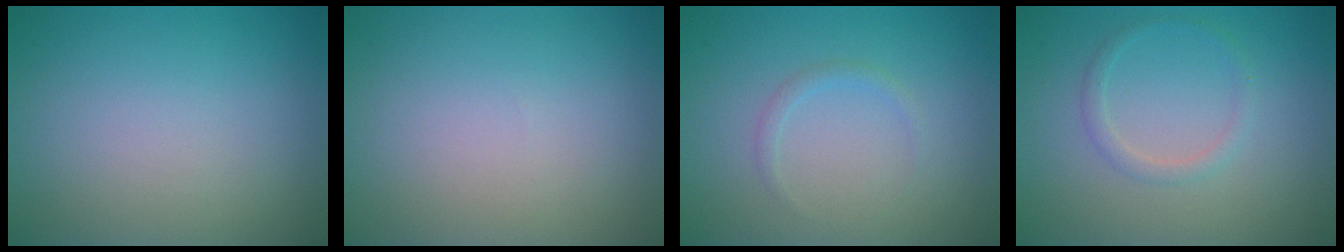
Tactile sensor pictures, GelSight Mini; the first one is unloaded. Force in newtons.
{"total": 0.0}
{"total": 0.8, "press": 0.8, "slide": 0.0}
{"total": 1.3, "press": 1.3, "slide": 0.1}